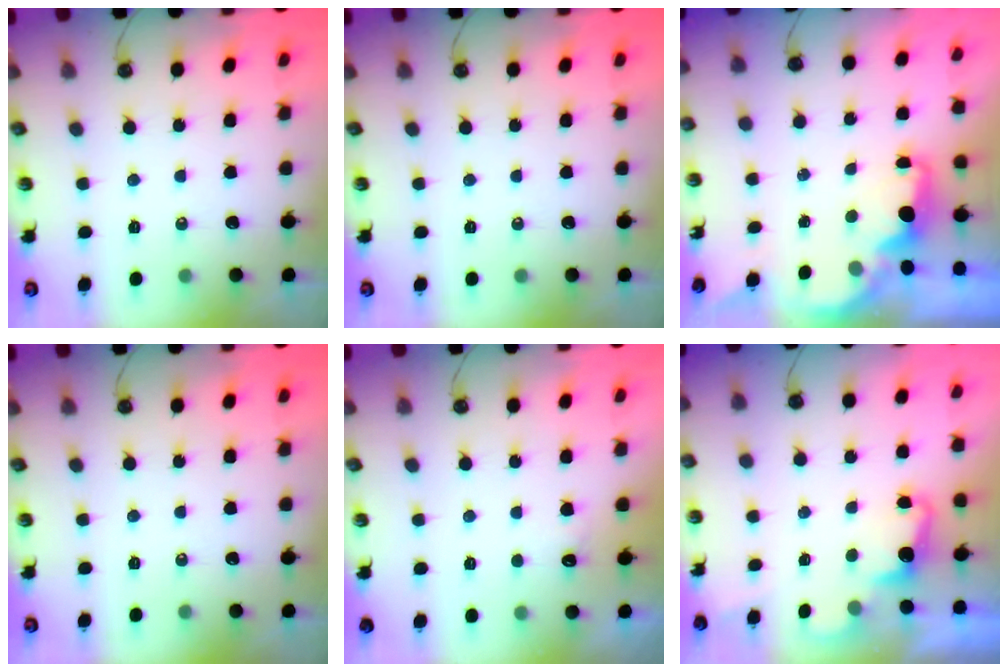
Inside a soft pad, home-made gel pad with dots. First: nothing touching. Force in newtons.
{"total": 0.0}
{"total": 2.1, "press": 2.0, "slide": 0.6}
{"total": 0.0}
{"total": 4.4, "press": 4.2, "slide": 1.1}
{"total": 2.2, "press": 2.0, "slide": 1.0}